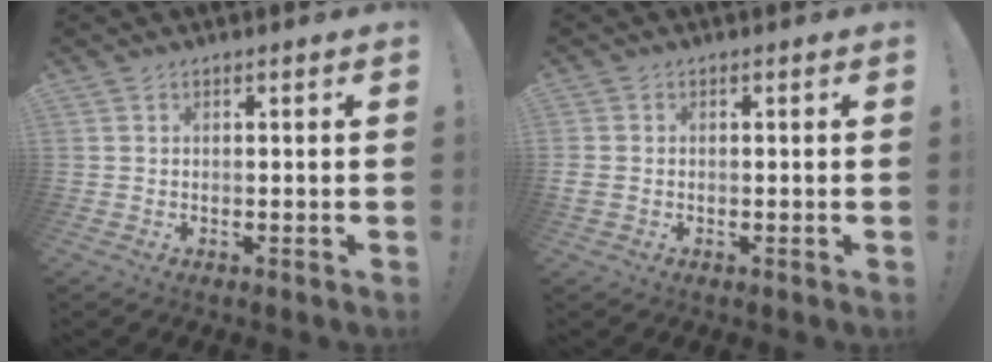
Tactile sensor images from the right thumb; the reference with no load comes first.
{"total": 1.5, "force": [-0.3, 1.2, 0.8], "torque": [-0.011, 0.005, -0.003]}